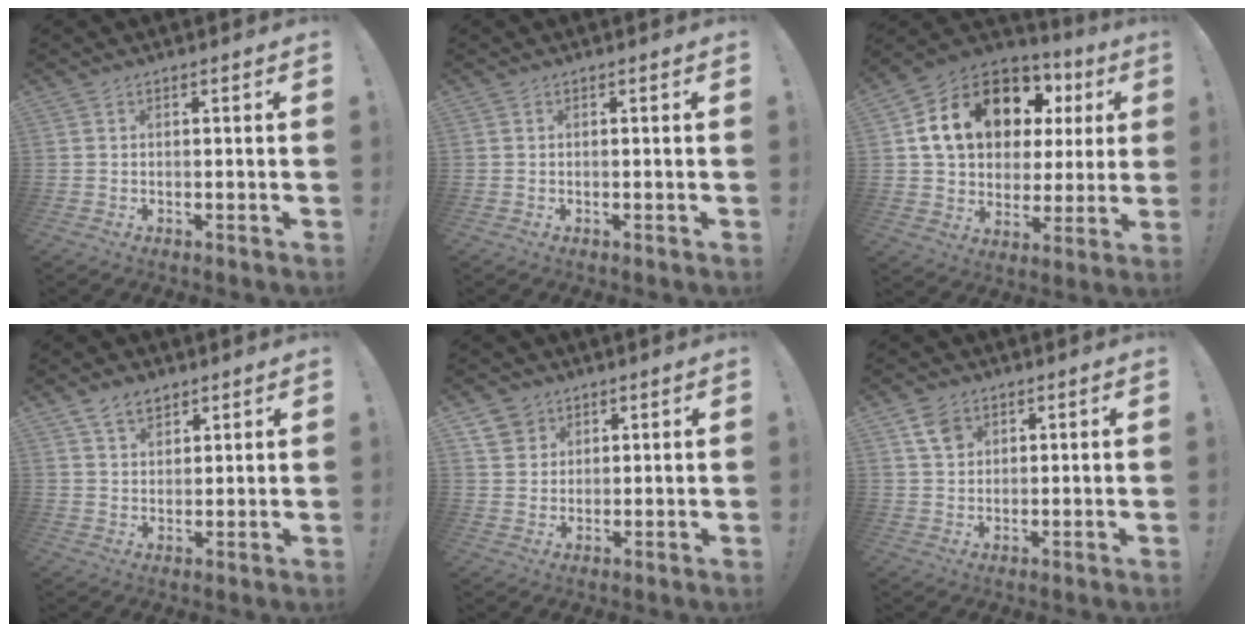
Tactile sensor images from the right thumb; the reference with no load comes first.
{"total": 0.0}
{"total": 19.1, "force": [8.4, 12.4, 11.8], "torque": [-0.199, -0.031, 0.165]}
{"total": 6.0, "force": [4.2, 3.5, 2.4], "torque": [-0.045, -0.014, 0.080]}
{"total": 6.1, "force": [3.6, 4.9, 0.8], "torque": [-0.010, -0.024, 0.070]}
{"total": 5.5, "force": [3.0, 4.0, 2.3], "torque": [-0.037, -0.005, 0.058]}